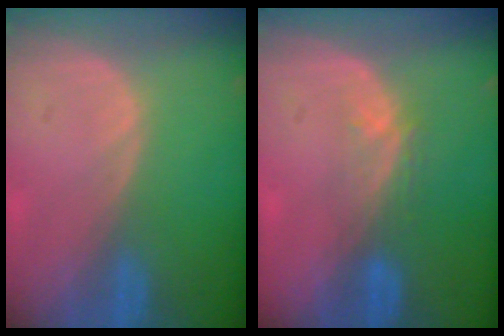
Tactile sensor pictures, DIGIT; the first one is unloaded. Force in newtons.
{"total": 3.4, "press": 3.0, "slide": 1.7}